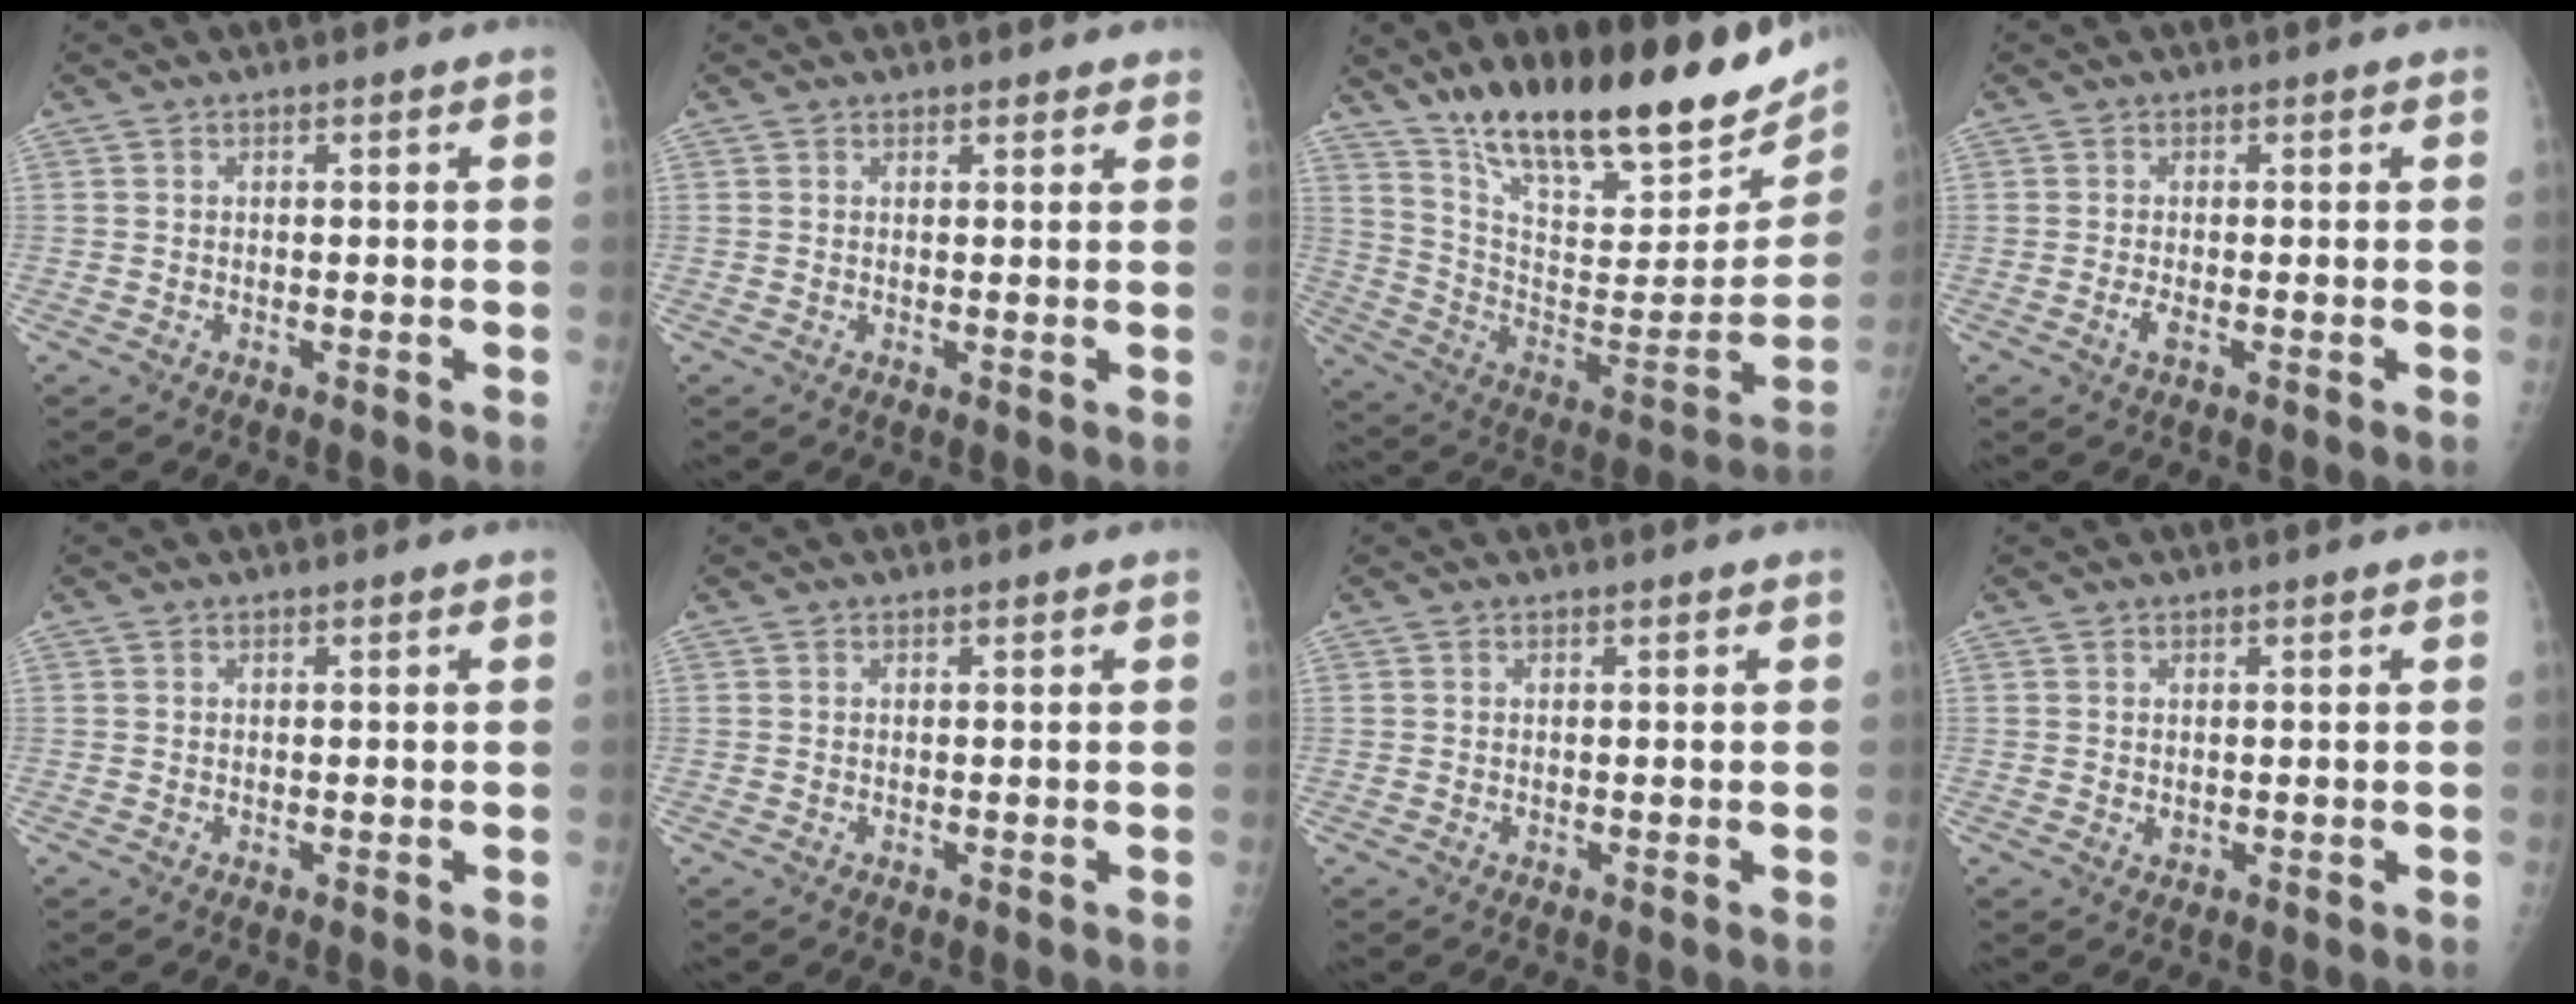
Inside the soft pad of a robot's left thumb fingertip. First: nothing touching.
{"total": 1.6, "force": [1.4, 0.7, 0.3], "torque": [0.013, -0.005, 0.013]}
{"total": 28.7, "force": [20.6, 8.7, 18.0], "torque": [-0.257, -0.081, 0.333]}
{"total": 1.4, "force": [-0.3, 0.5, 1.3], "torque": [-0.029, -0.002, -0.007]}
{"total": 0.0}
{"total": 0.0}
{"total": 0.0}
{"total": 0.9, "force": [0.3, 0.7, 0.4], "torque": [-0.002, -0.002, 0.005]}